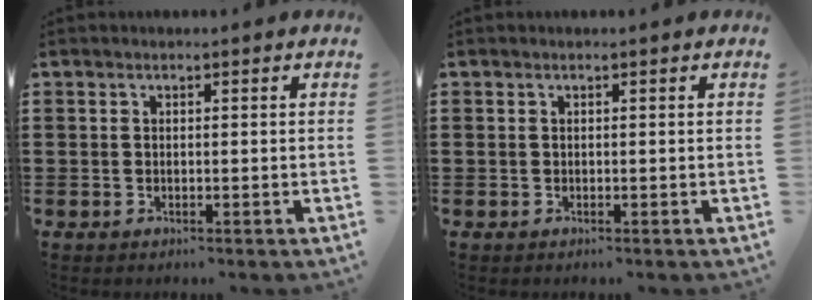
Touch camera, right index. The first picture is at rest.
{"total": 0.0}